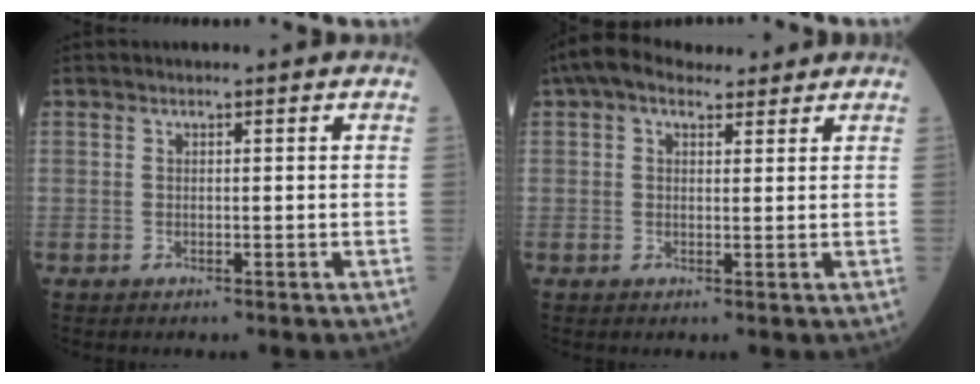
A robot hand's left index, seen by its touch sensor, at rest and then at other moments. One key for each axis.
{"total": 6.4, "fx": 4.7, "fy": 3.0, "fz": 3.0, "tx": -0.060, "ty": 0.043, "tz": 0.083}